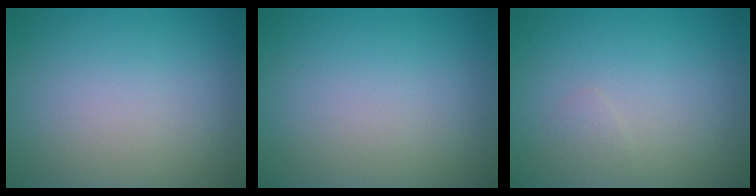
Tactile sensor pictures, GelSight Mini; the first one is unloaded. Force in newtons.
{"total": 0.0}
{"total": 0.6, "press": 0.6, "slide": 0.0}